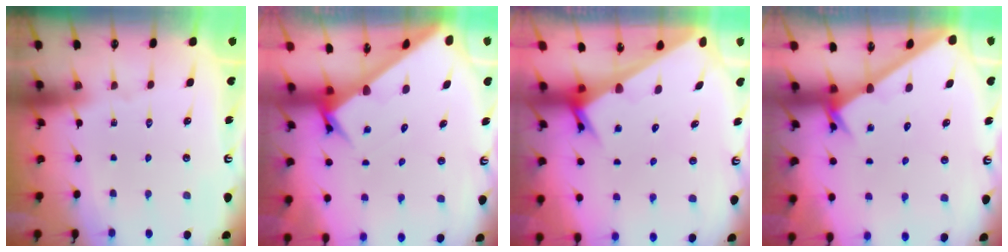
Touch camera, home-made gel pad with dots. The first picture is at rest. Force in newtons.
{"total": 3.6, "press": 3.6, "slide": 0.3}
{"total": 3.7, "press": 3.7, "slide": 0.2}
{"total": 2.6, "press": 2.6, "slide": 0.1}